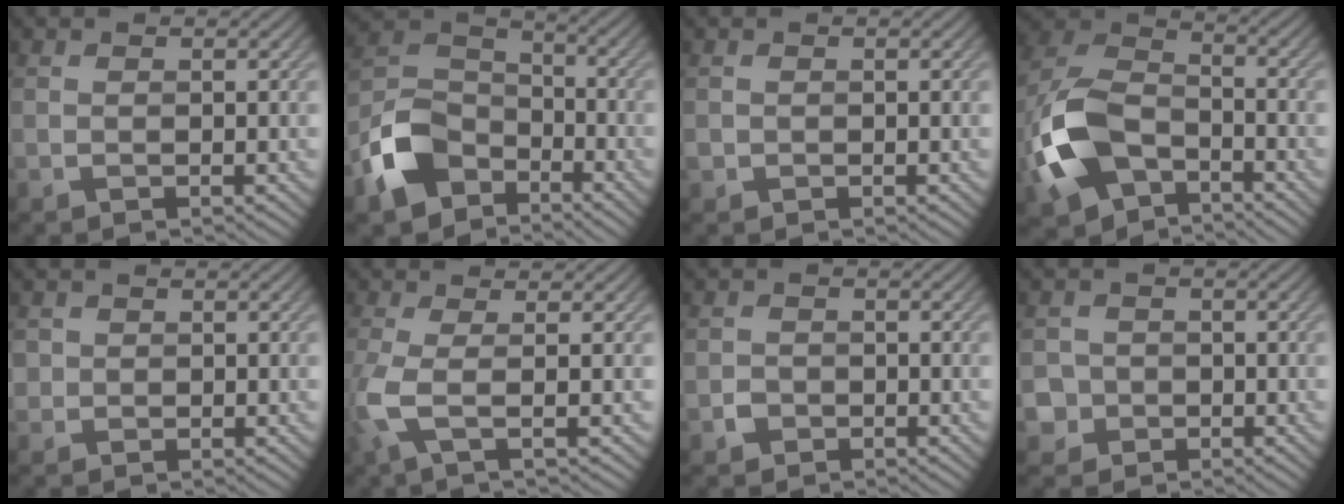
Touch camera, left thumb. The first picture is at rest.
{"total": 10.1, "force": [-5.7, 6.7, 5.0], "torque": [-0.121, -0.011, -0.134]}
{"total": 0.9, "force": [-0.2, 0.9, 0.1], "torque": [0.000, -0.003, -0.008]}
{"total": 12.5, "force": [-5.0, 7.8, 8.3], "torque": [-0.213, -0.012, -0.111]}
{"total": 1.4, "force": [0.3, 1.4, 0.1], "torque": [0.002, -0.001, 0.003]}
{"total": 4.4, "force": [-0.3, 1.0, 4.3], "torque": [-0.103, -0.009, -0.017]}
{"total": 1.6, "force": [-0.7, 1.4, 0.3], "torque": [-0.001, 0.003, -0.017]}
{"total": 3.5, "force": [-1.2, 3.3, 0.3], "torque": [-0.001, 0.001, -0.036]}